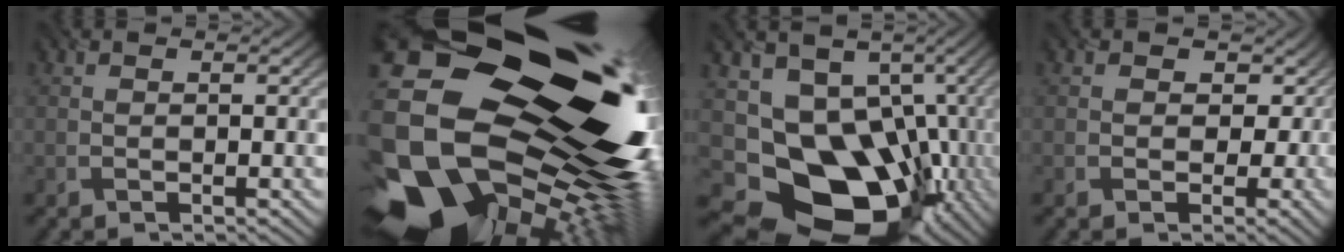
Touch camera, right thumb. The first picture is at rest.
{"total": 22.1, "force": [-2.6, 17.4, 13.3], "torque": [-0.250, -0.037, -0.080]}
{"total": 14.9, "force": [-4.0, 12.0, 7.9], "torque": [-0.117, -0.040, -0.060]}
{"total": 4.7, "force": [-0.5, 4.5, 1.2], "torque": [-0.010, 0.011, -0.016]}